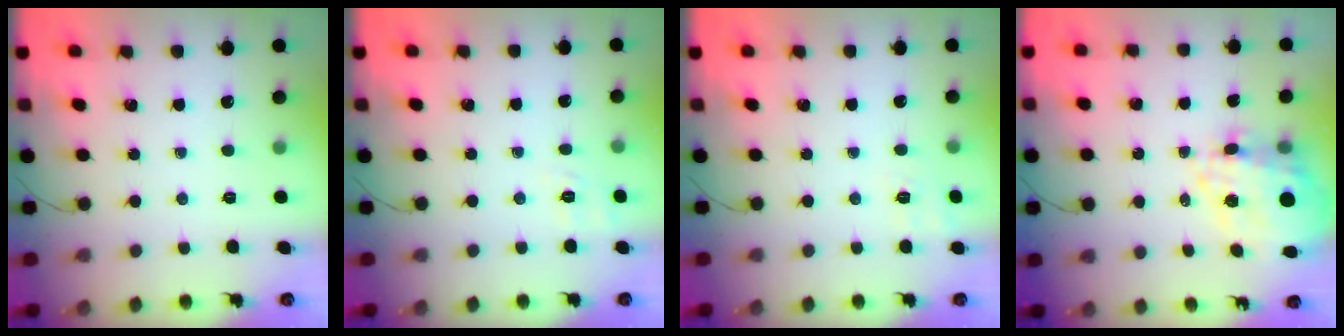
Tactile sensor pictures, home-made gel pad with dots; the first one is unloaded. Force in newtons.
{"total": 2.0, "press": 0.6, "slide": 1.9}
{"total": 7.7, "press": 7.4, "slide": 2.2}
{"total": 16.1, "press": 15.6, "slide": 3.8}